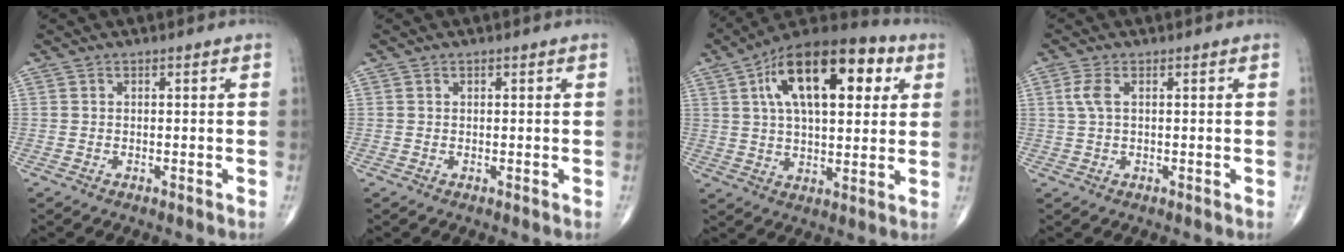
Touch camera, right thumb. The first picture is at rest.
{"total": 0.0}
{"total": 21.7, "force": [7.3, 10.3, 17.7], "torque": [-0.261, 0.013, 0.112]}
{"total": 3.0, "force": [0.8, 1.4, 2.6], "torque": [-0.071, 0.012, 0.018]}